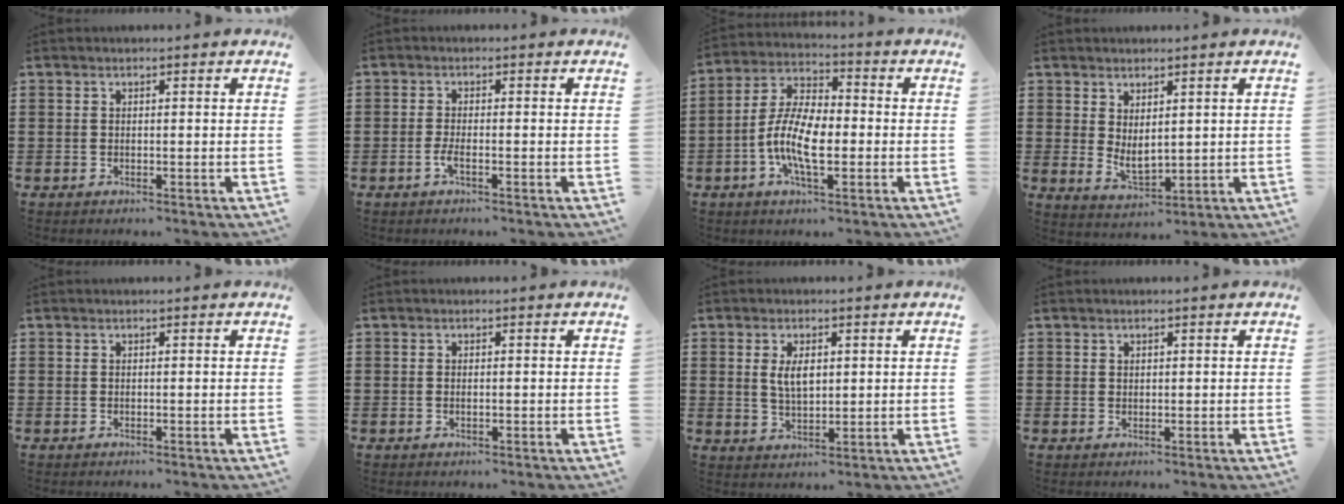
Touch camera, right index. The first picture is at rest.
{"total": 2.1, "force": [-1.0, 0.2, 1.9], "torque": [-0.047, -0.007, -0.022]}
{"total": 9.9, "force": [-2.5, 4.2, 8.6], "torque": [-0.200, -0.009, -0.054]}
{"total": 3.3, "force": [1.3, 1.8, 2.5], "torque": [-0.051, 0.001, 0.026]}
{"total": 0.0}
{"total": 0.7, "force": [0.0, 0.3, 0.6], "torque": [-0.014, -0.002, 0.001]}
{"total": 4.3, "force": [1.0, 2.0, 3.6], "torque": [-0.067, 0.004, 0.014]}
{"total": 0.7, "force": [0.4, 0.5, 0.2], "torque": [-0.005, 0.002, 0.009]}